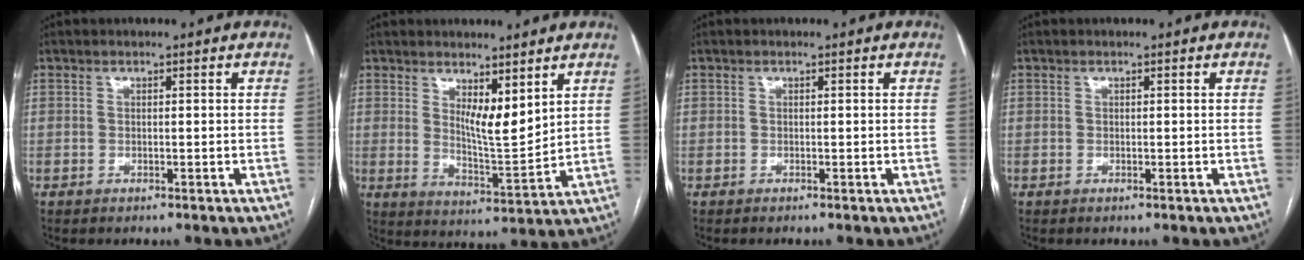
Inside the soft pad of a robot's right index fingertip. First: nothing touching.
{"total": 6.4, "force": [3.6, 1.5, 5.1], "torque": [-0.093, -0.021, 0.071]}
{"total": 0.0}
{"total": 0.0}